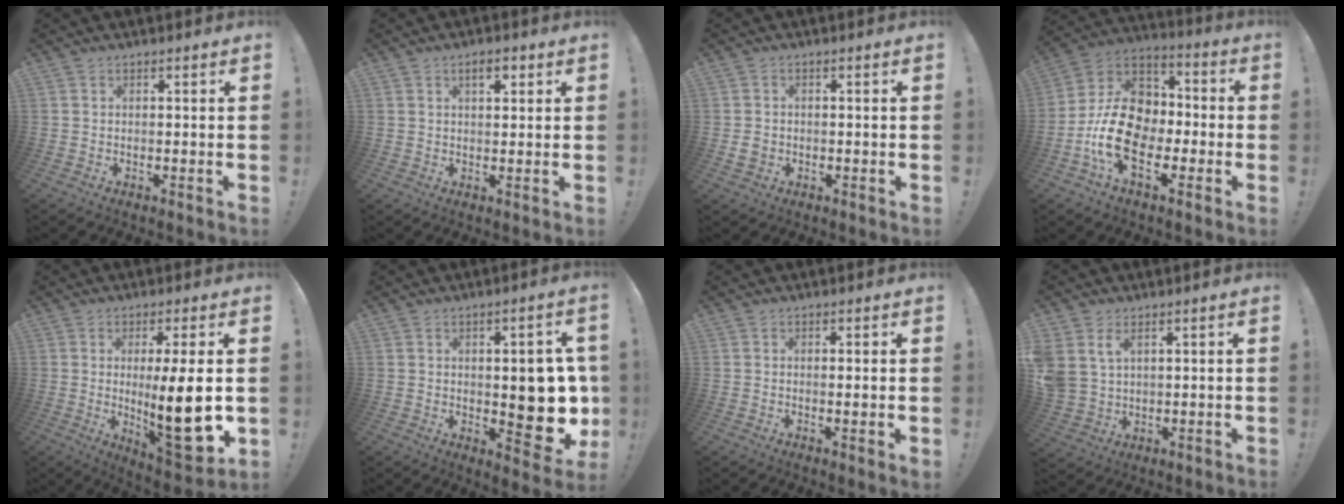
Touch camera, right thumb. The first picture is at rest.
{"total": 3.9, "force": [2.0, 1.6, 2.9], "torque": [-0.034, -0.006, 0.028]}
{"total": 2.8, "force": [-0.5, 2.6, 1.1], "torque": [-0.016, 0.006, -0.006]}
{"total": 19.1, "force": [-5.5, 13.4, 12.5], "torque": [-0.233, 0.036, -0.081]}
{"total": 16.8, "force": [-0.1, 3.6, 16.4], "torque": [-0.255, -0.021, 0.001]}
{"total": 12.1, "force": [0.5, 6.3, 10.3], "torque": [-0.116, -0.010, 0.016]}
{"total": 1.5, "force": [0.4, -0.2, 1.4], "torque": [-0.018, -0.004, 0.004]}
{"total": 6.4, "force": [3.4, 4.5, 3.1], "torque": [-0.063, -0.012, 0.067]}